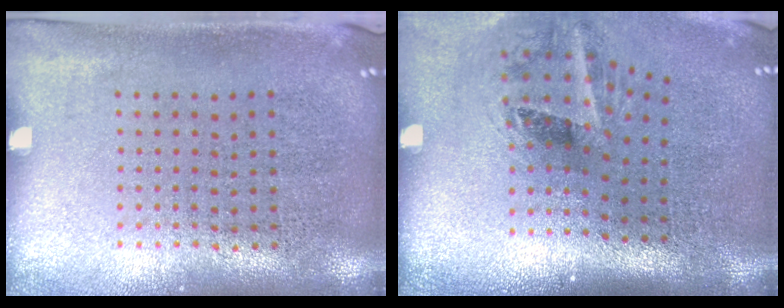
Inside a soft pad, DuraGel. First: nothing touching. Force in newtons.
{"total": 1.6, "press": 1.2, "slide": 1.0}